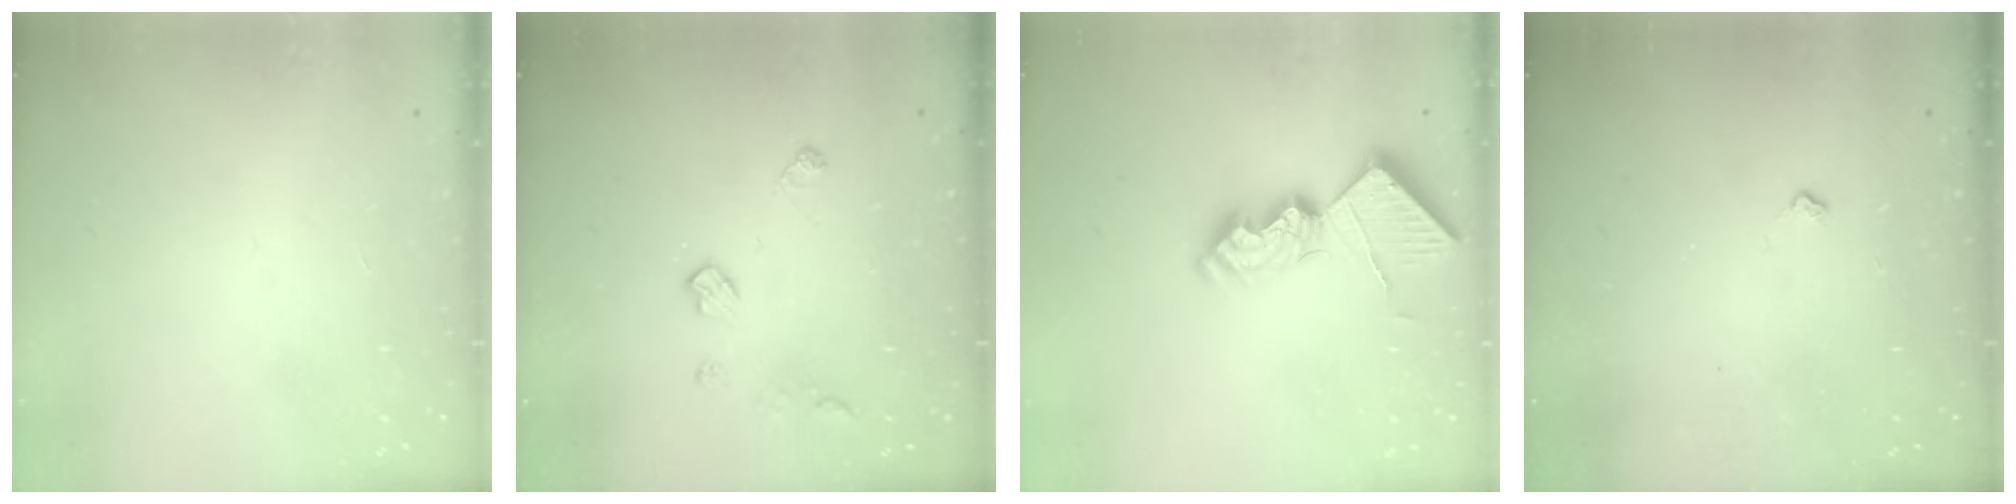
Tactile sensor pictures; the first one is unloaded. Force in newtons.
{"total": 6.3, "press": 6.3, "slide": 0.1}
{"total": 16.7, "press": 16.7, "slide": 0.1}
{"total": 2.8, "press": 2.8, "slide": 0.4}